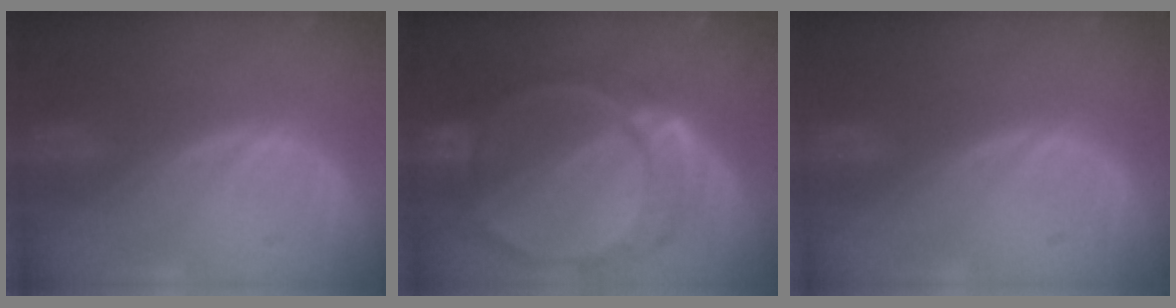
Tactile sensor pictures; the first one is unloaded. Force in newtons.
{"total": 9.6, "press": 8.3, "slide": 4.7}
{"total": 0.0}